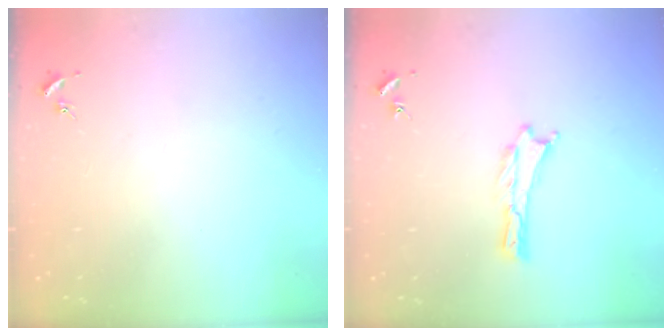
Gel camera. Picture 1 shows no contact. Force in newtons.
{"total": 0.0}